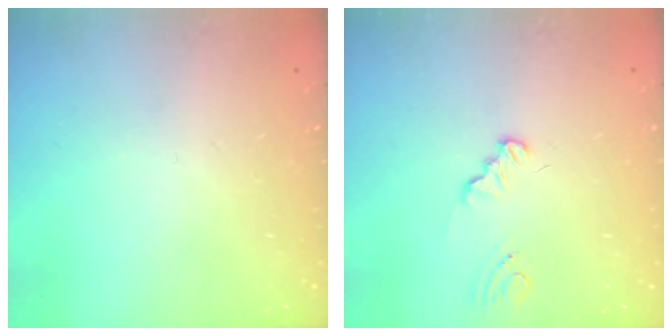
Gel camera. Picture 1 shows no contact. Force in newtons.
{"total": 1.1, "press": 1.1, "slide": 0.1}